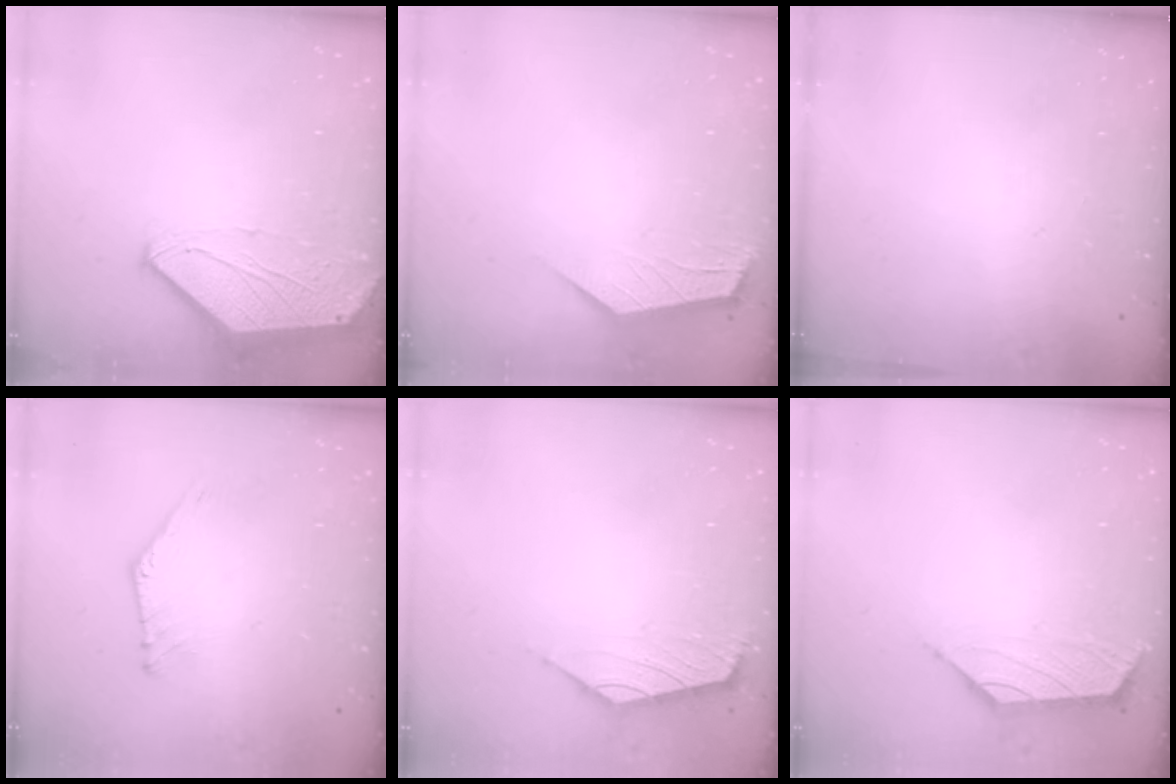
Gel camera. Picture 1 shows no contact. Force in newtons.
{"total": 2.0, "press": 2.0, "slide": 0.3}
{"total": 0.0}
{"total": 2.3, "press": 2.3, "slide": 0.1}
{"total": 1.8, "press": 1.6, "slide": 0.7}
{"total": 1.5, "press": 1.4, "slide": 0.6}